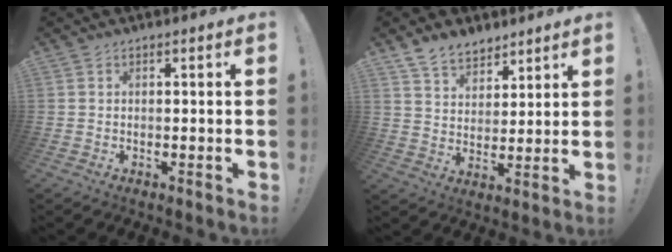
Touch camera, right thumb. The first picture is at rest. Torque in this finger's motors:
{"motor_torque": [0.99, 1.16, 0.20, 0.02, 0.00]}